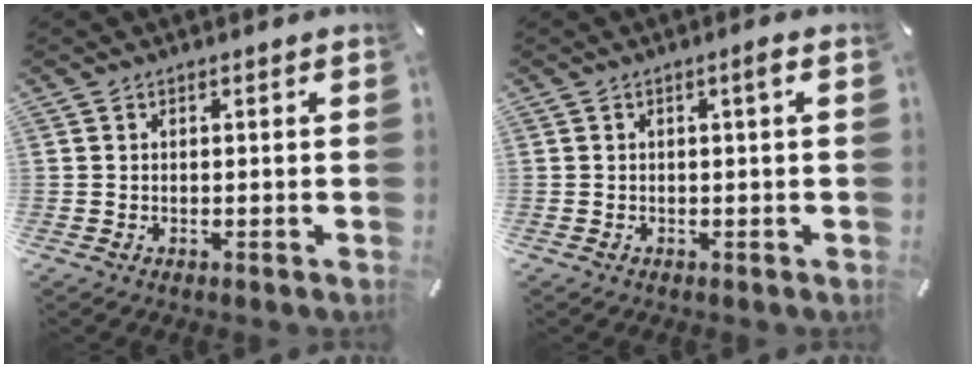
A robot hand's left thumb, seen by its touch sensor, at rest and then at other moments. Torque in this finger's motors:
{"motor_torque": [-0.03, -0.13, 0.19, 0.00, 0.07]}